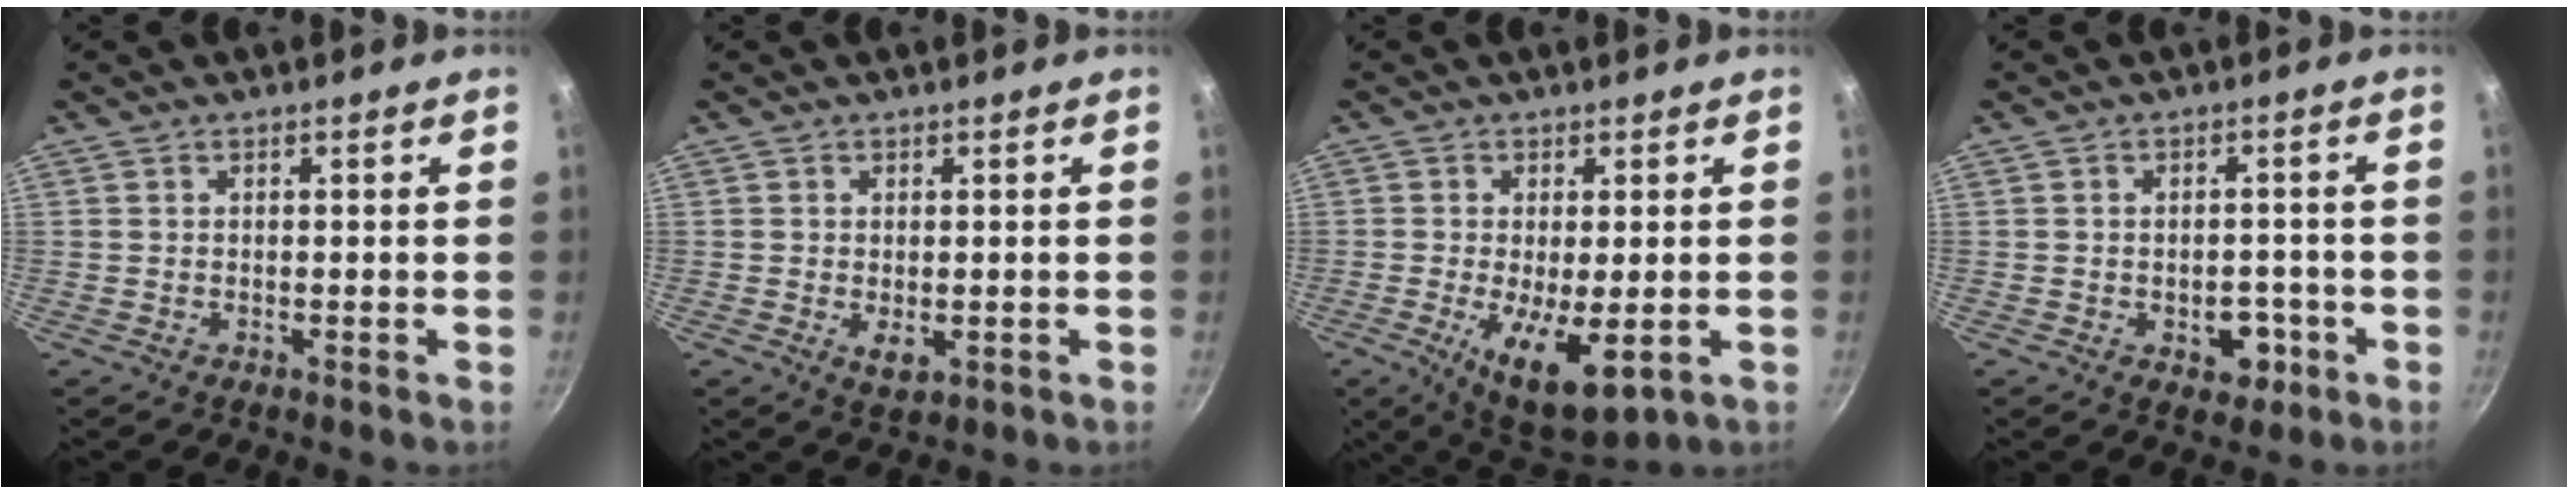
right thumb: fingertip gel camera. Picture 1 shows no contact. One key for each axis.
{"total": 2.7, "fx": -0.5, "fy": 1.5, "fz": 2.3, "tx": -0.037, "ty": -0.011, "tz": -0.004}
{"total": 11.1, "fx": -2.6, "fy": 4.1, "fz": 10.0, "tx": -0.163, "ty": -0.014, "tz": -0.028}
{"total": 5.3, "fx": -2.1, "fy": 3.5, "fz": 3.4, "tx": -0.021, "ty": 0.012, "tz": -0.022}